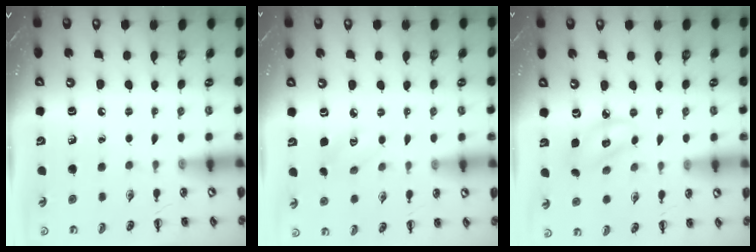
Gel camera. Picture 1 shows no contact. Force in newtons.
{"total": 3.2, "press": 3.1, "slide": 0.8}
{"total": 4.0, "press": 3.9, "slide": 0.5}